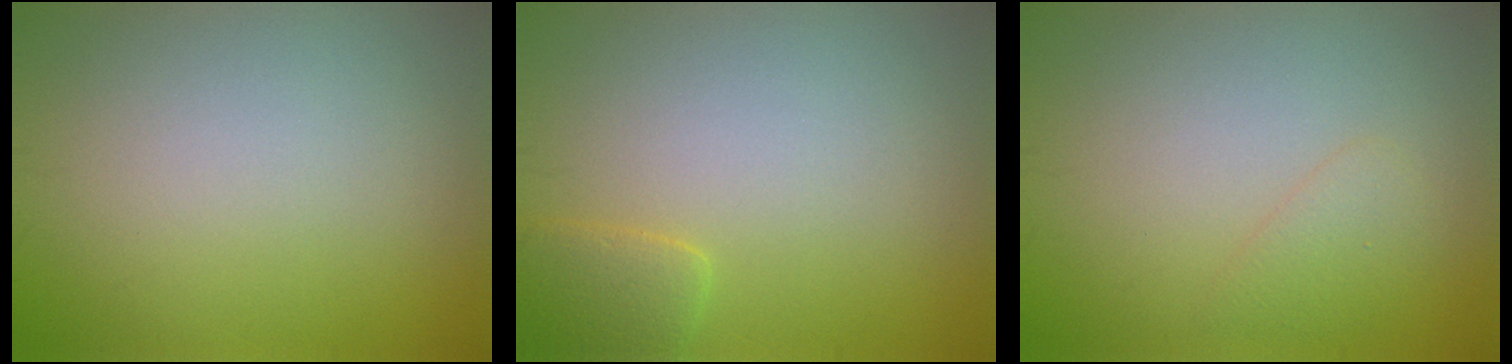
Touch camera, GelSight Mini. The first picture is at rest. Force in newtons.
{"total": 1.9, "press": 1.9, "slide": 0.3}
{"total": 1.6, "press": 1.6, "slide": 0.1}